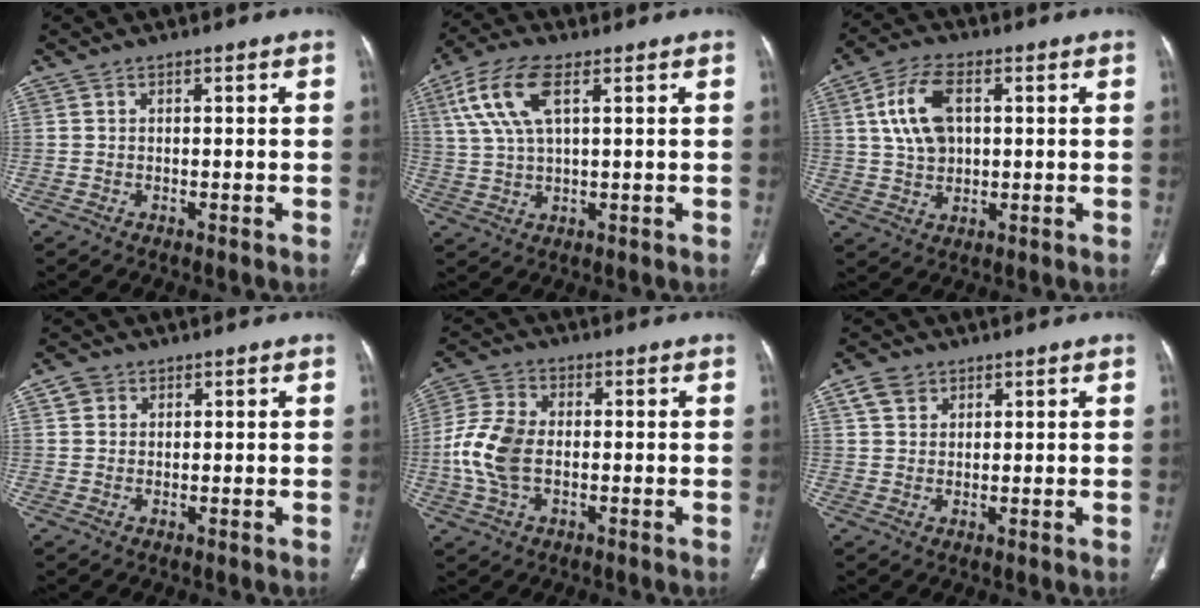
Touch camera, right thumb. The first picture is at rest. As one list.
[{"total": 10.3, "force": [3.9, 4.2, 8.5], "torque": [-0.193, 0.006, 0.078]}, {"total": 9.9, "force": [2.3, 6.0, 7.5], "torque": [-0.139, 0.005, 0.044]}, {"total": 2.5, "force": [1.1, 2.2, 0.6], "torque": [0.002, -0.002, 0.015]}, {"total": 10.0, "force": [-1.0, 6.2, 7.8], "torque": [-0.173, 0.013, -0.023]}, {"total": 4.1, "force": [2.2, 3.0, 1.6], "torque": [-0.018, -0.004, 0.044]}]